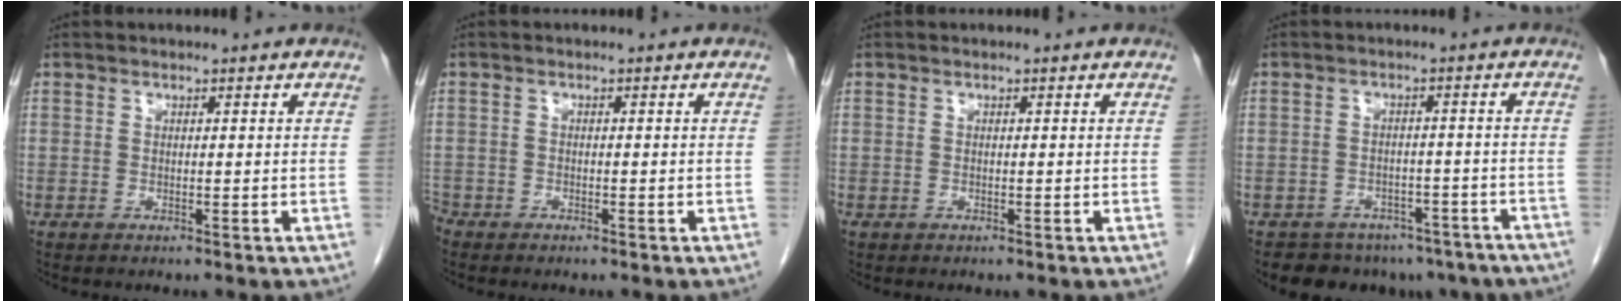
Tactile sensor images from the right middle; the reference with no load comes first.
{"total": 2.4, "force": [-2.2, 1.0, 0.4], "torque": [-0.008, -0.001, -0.041]}
{"total": 0.0}
{"total": 11.9, "force": [-9.4, 6.7, 2.9], "torque": [-0.027, 0.017, -0.103]}